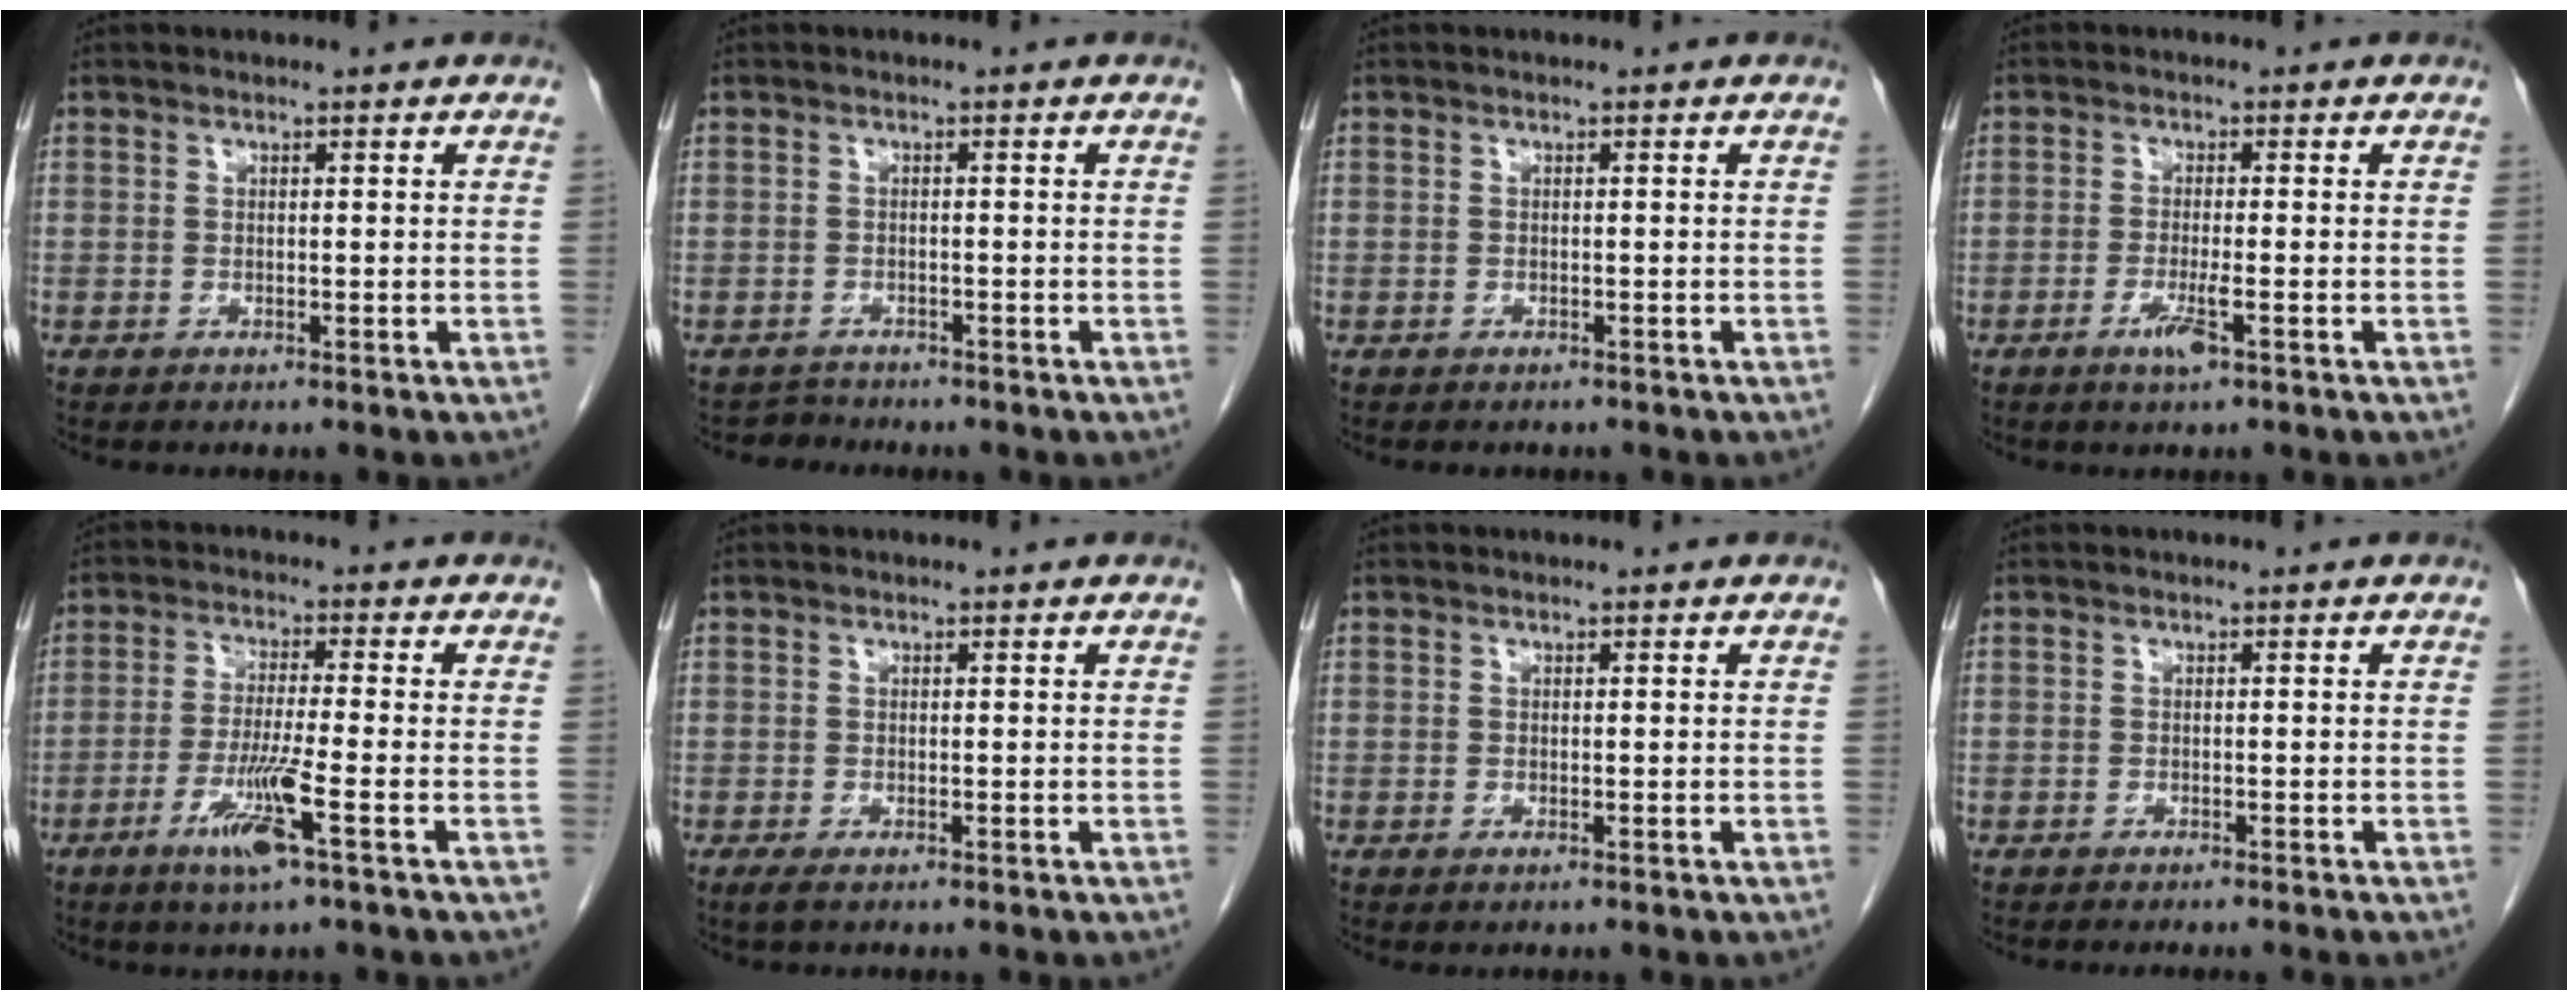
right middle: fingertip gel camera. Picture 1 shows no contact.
{"total": 1.5, "force": [-1.3, 0.2, -0.8], "torque": [0.012, -0.007, -0.021]}
{"total": 1.5, "force": [-1.3, 0.7, 0.3], "torque": [-0.009, -0.001, -0.014]}
{"total": 3.1, "force": [-1.5, 0.0, 2.7], "torque": [-0.054, -0.007, -0.030]}
{"total": 7.1, "force": [-3.3, -0.6, 6.3], "torque": [-0.123, -0.017, -0.064]}
{"total": 0.8, "force": [-0.4, 0.1, 0.7], "torque": [-0.016, -0.003, -0.005]}
{"total": 0.0}
{"total": 2.5, "force": [-2.2, -0.1, 1.2], "torque": [-0.012, 0.001, -0.027]}